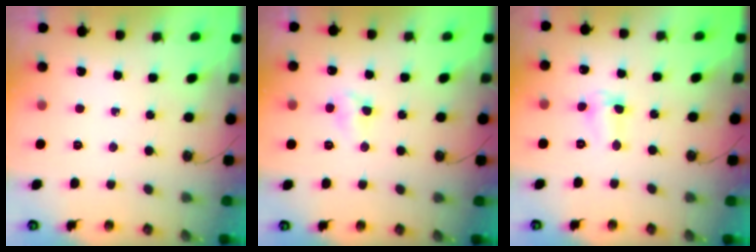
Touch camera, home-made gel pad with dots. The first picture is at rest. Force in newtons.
{"total": 4.3, "press": 4.3, "slide": 0.6}
{"total": 3.2, "press": 3.2, "slide": 0.2}